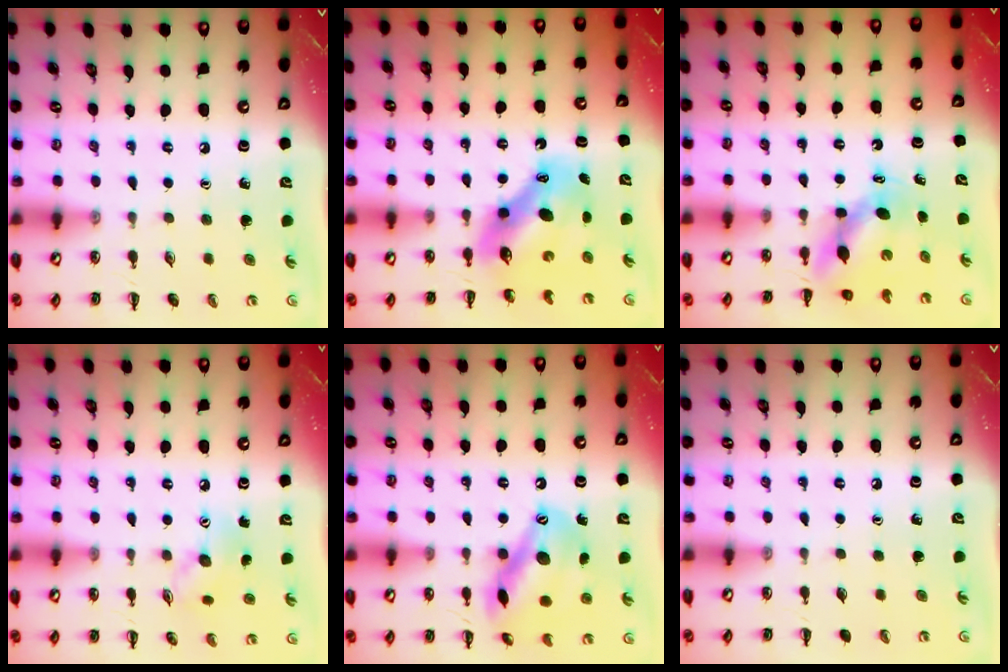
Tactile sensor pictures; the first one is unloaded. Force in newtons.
{"total": 9.6, "press": 9.1, "slide": 3.0}
{"total": 6.9, "press": 6.9, "slide": 0.4}
{"total": 6.8, "press": 6.8, "slide": 0.3}
{"total": 16.1, "press": 16.1, "slide": 1.3}
{"total": 0.0}